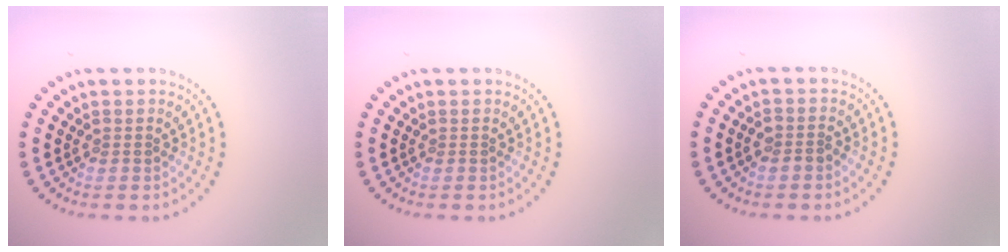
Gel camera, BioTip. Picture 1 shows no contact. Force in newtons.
{"total": 0.0}
{"total": 1.3, "press": 1.2, "slide": 0.6}